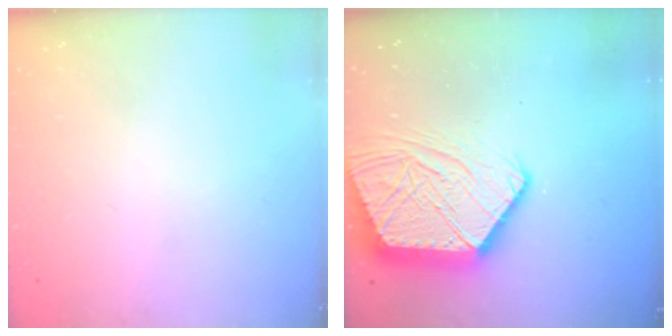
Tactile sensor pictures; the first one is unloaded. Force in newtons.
{"total": 18.2, "press": 18.1, "slide": 1.6}